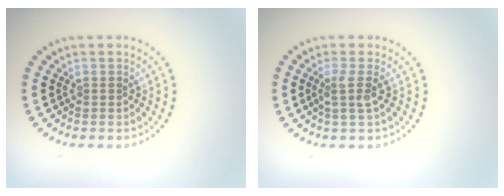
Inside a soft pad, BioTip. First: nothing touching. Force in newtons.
{"total": 1.8, "press": 1.3, "slide": 1.2}